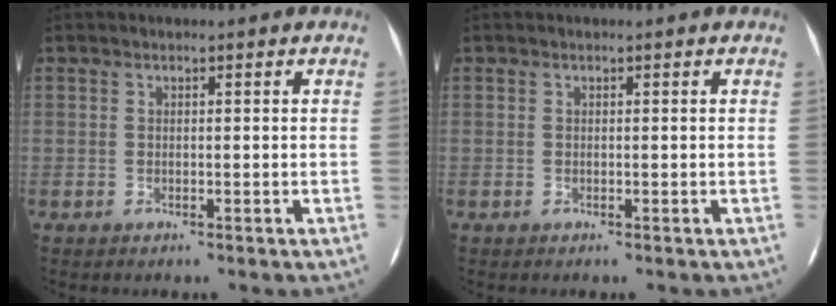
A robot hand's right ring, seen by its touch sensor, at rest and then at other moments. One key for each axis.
{"total": 0.0}